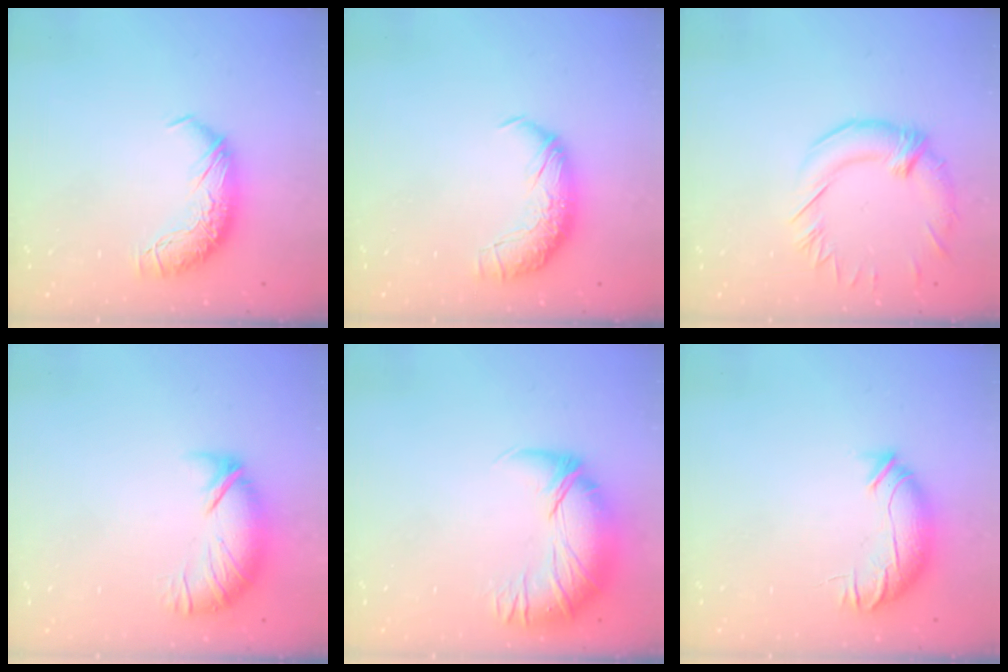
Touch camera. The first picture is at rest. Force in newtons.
{"total": 2.4, "press": 1.0, "slide": 2.2}
{"total": 2.7, "press": 2.2, "slide": 1.5}
{"total": 4.4, "press": 3.8, "slide": 2.2}
{"total": 2.7, "press": 0.4, "slide": 2.7}
{"total": 4.0, "press": 3.5, "slide": 1.9}